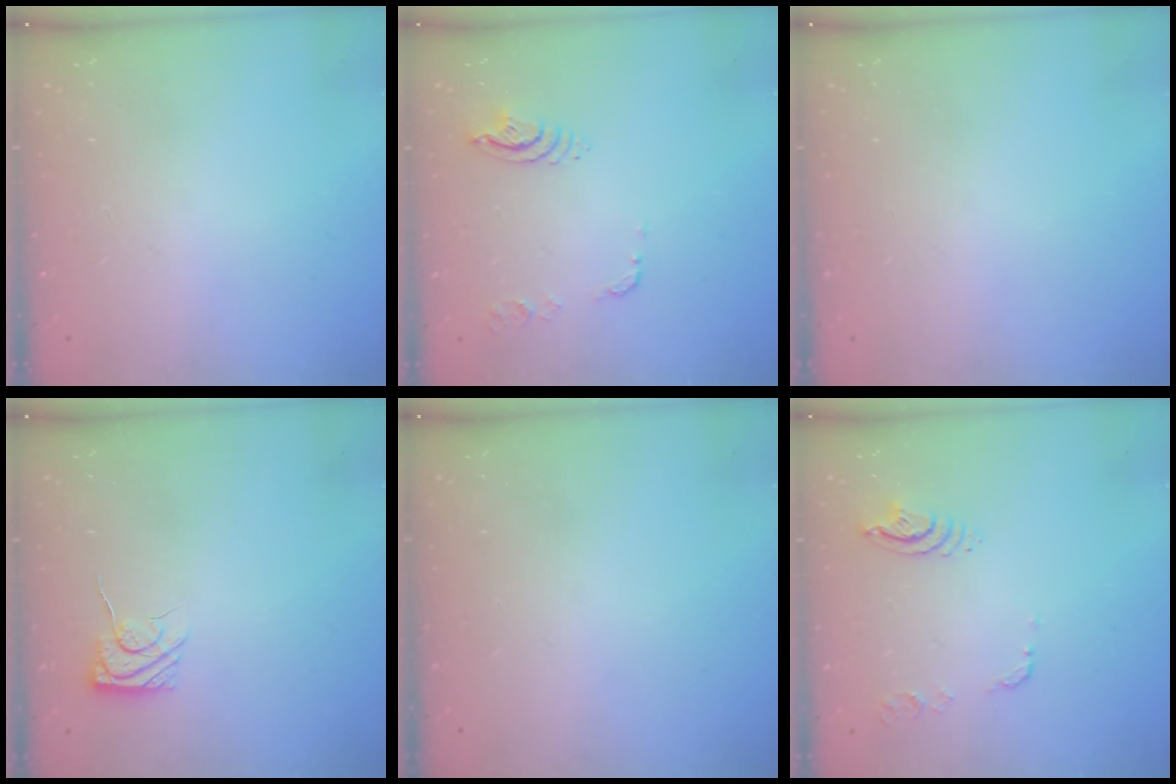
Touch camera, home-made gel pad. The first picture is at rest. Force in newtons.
{"total": 9.4, "press": 9.4, "slide": 1.1}
{"total": 0.0}
{"total": 6.1, "press": 5.9, "slide": 1.6}
{"total": 0.0}
{"total": 9.4, "press": 9.4, "slide": 1.1}